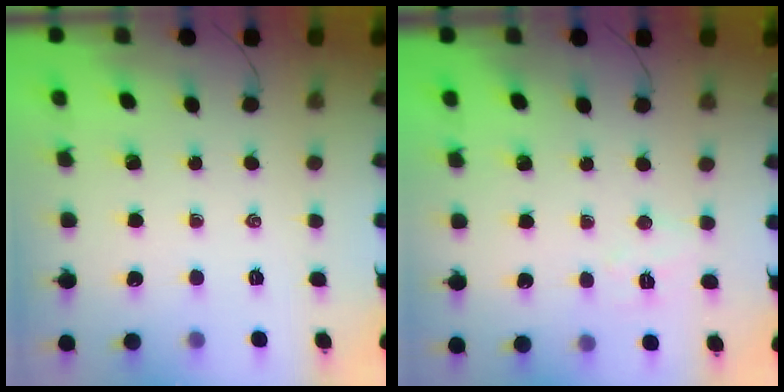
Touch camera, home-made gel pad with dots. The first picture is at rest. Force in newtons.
{"total": 5.3, "press": 5.2, "slide": 1.1}